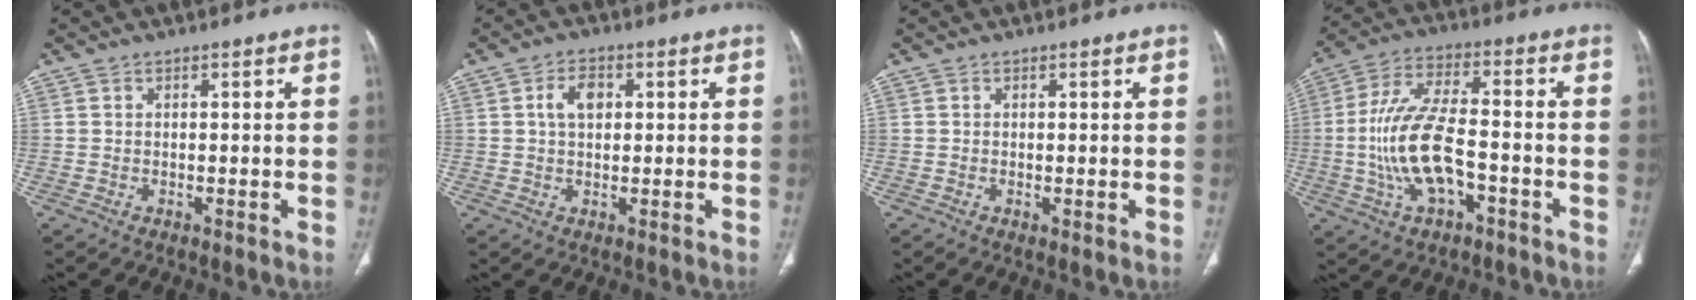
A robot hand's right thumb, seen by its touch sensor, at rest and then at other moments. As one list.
[{"total": 4.5, "force": [1.0, 3.0, 3.2], "torque": [-0.053, 0.006, 0.017]}, {"total": 0.5, "force": [-0.1, 0.0, 0.5], "torque": [-0.015, -0.005, -0.001]}, {"total": 14.1, "force": [-3.4, 6.3, 12.2], "torque": [-0.251, 0.030, -0.061]}]